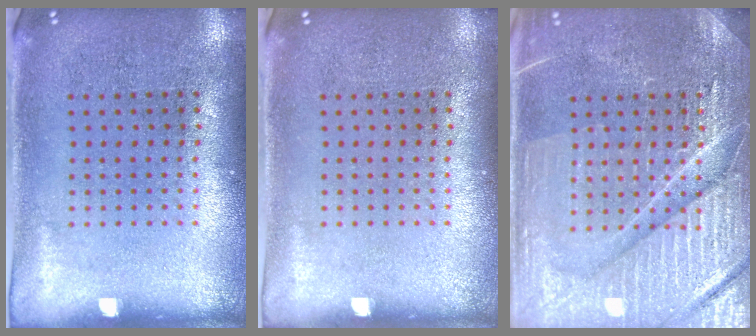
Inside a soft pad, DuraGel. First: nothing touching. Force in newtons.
{"total": 0.0}
{"total": 4.8, "press": 4.8, "slide": 0.5}